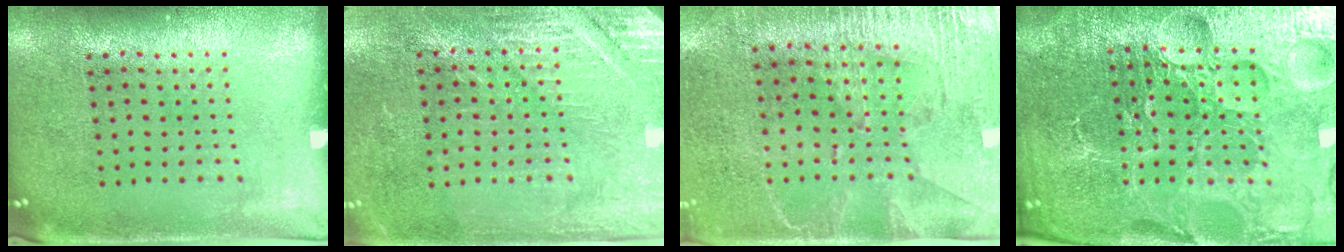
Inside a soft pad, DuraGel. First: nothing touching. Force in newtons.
{"total": 2.9, "press": 2.9, "slide": 0.3}
{"total": 2.9, "press": 2.6, "slide": 1.4}
{"total": 6.5, "press": 5.8, "slide": 3.0}